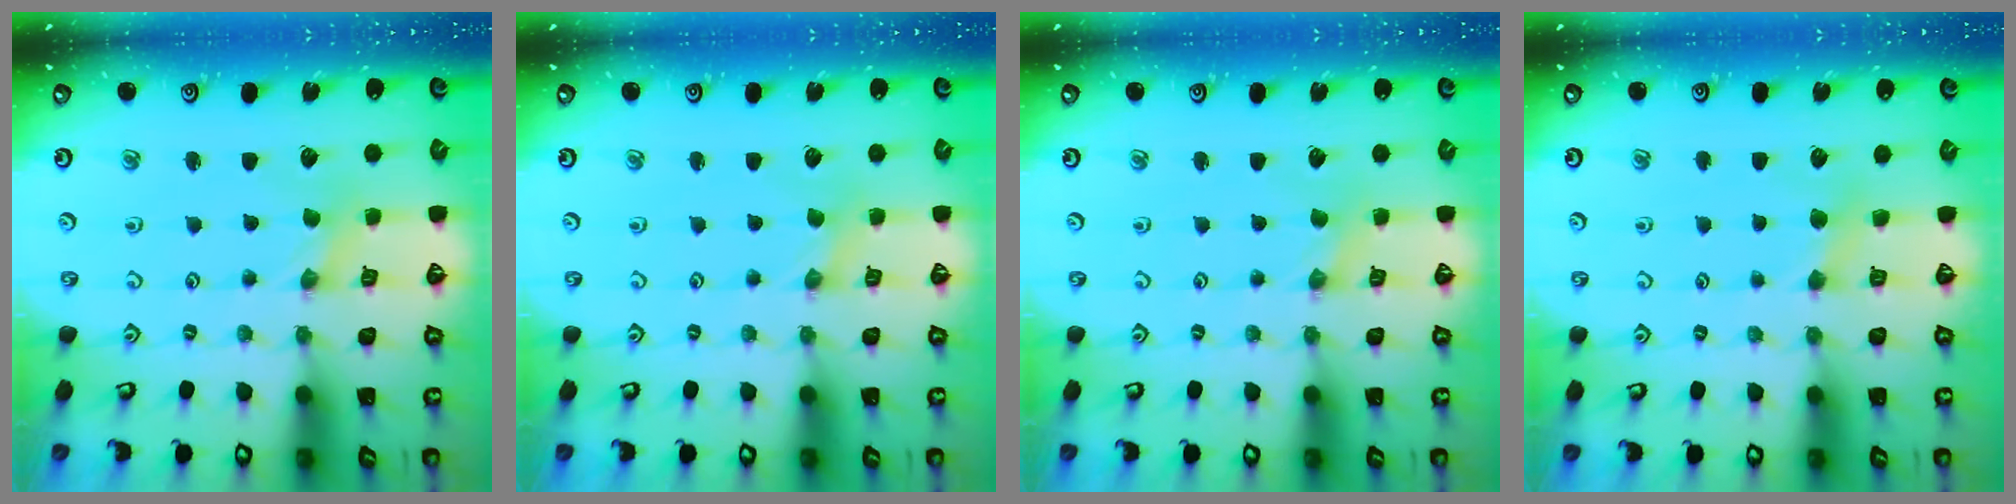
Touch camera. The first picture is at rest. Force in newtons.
{"total": 0.0}
{"total": 0.0}
{"total": 3.0, "press": 3.0, "slide": 0.4}